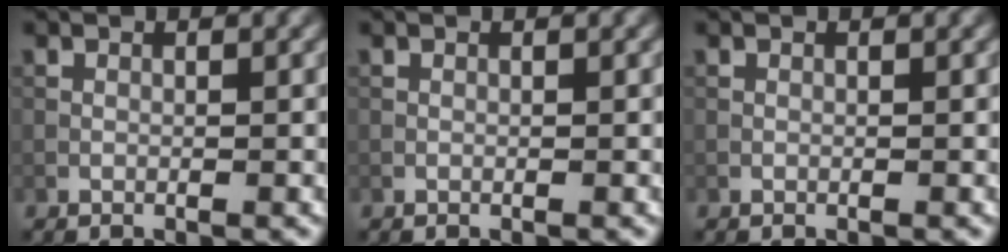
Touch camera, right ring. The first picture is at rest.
{"total": 0.0}
{"total": 0.0}